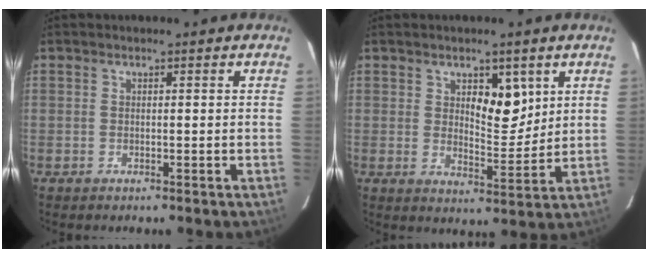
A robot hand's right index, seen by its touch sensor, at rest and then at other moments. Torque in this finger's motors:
{"motor_torque": [0.66, 0.27, 0.17, 0.05]}